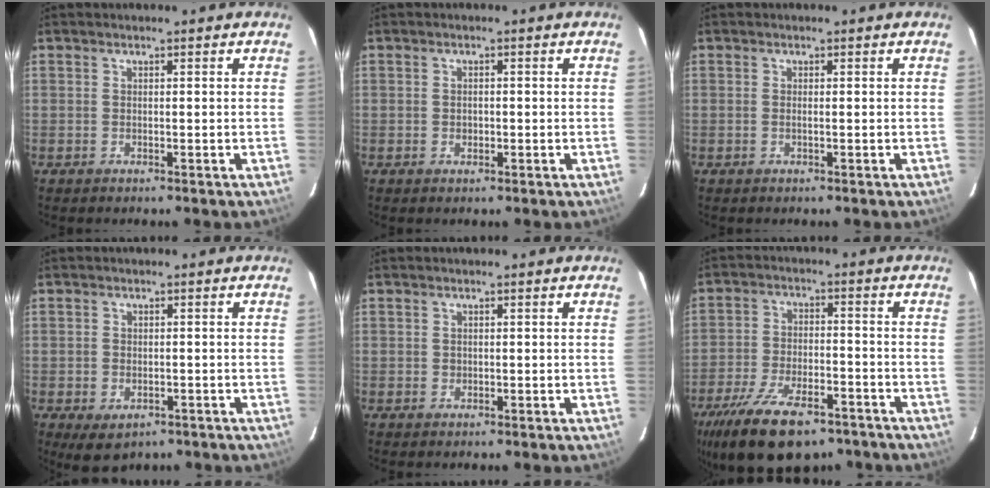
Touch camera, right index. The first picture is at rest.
{"total": 1.3, "force": [-0.2, 1.1, 0.6], "torque": [-0.009, 0.001, -0.003]}
{"total": 0.6, "force": [-0.1, -0.1, 0.6], "torque": [-0.012, 0.001, -0.003]}
{"total": 4.9, "force": [-2.3, 3.4, 2.7], "torque": [-0.055, -0.013, -0.025]}
{"total": 0.8, "force": [-0.1, 0.8, 0.1], "torque": [0.001, 0.001, -0.001]}
{"total": 18.9, "force": [-13.0, 8.2, 11.0], "torque": [-0.233, -0.028, -0.208]}